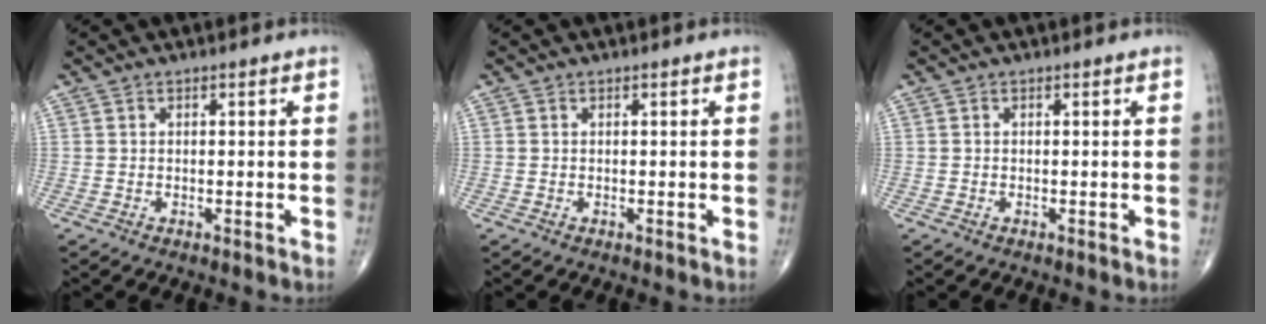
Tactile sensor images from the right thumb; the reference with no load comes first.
{"total": 0.0}
{"total": 0.0}